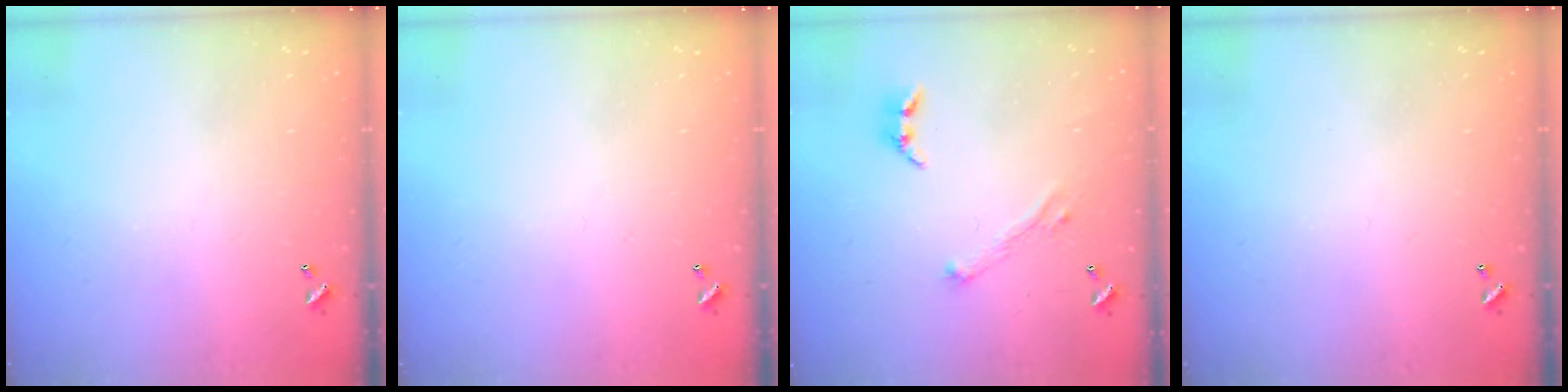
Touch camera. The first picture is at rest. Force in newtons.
{"total": 0.0}
{"total": 2.9, "press": 2.8, "slide": 0.8}
{"total": 0.0}